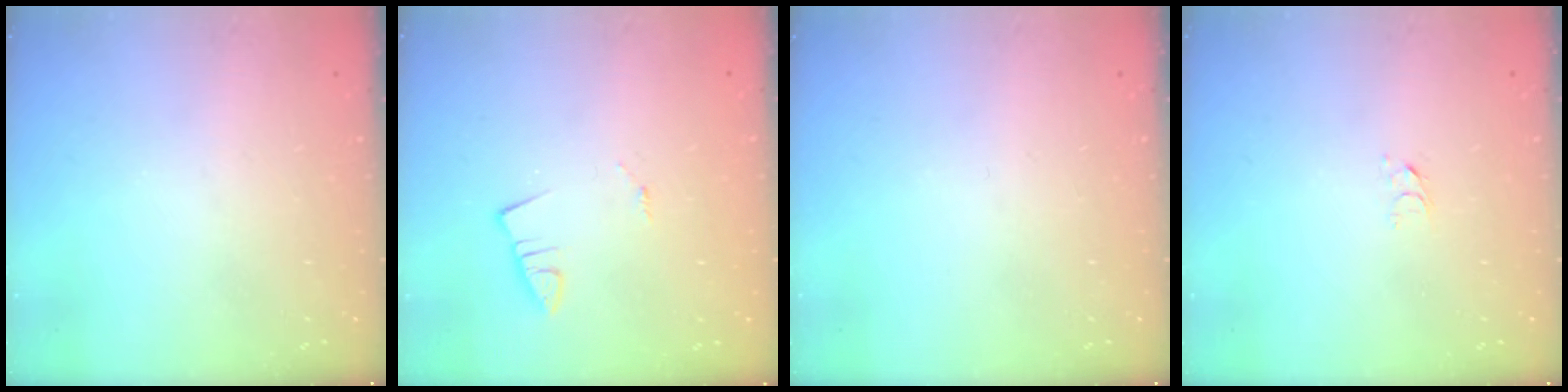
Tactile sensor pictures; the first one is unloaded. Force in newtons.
{"total": 1.3, "press": 1.3, "slide": 0.1}
{"total": 0.0}
{"total": 2.6, "press": 2.6, "slide": 0.2}